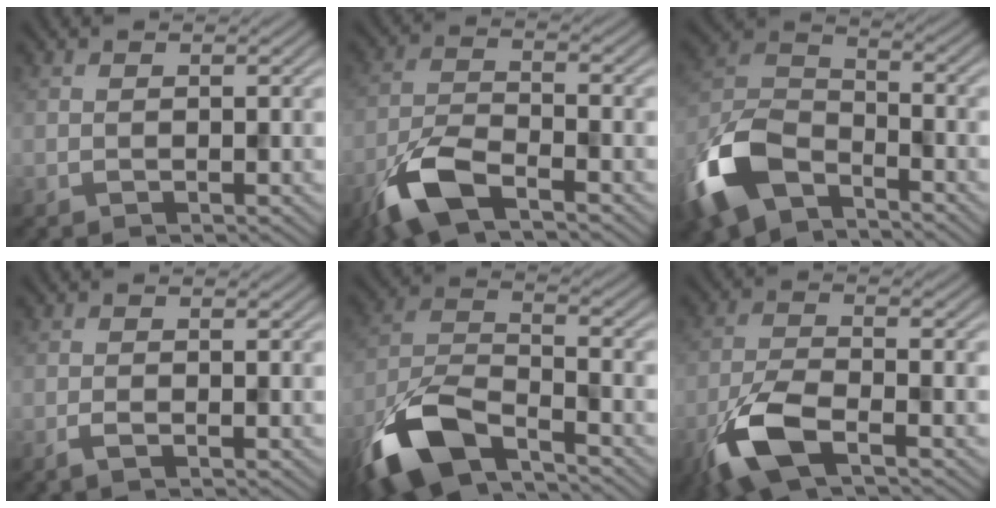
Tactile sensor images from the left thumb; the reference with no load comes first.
{"total": 7.9, "force": [-5.2, 2.6, 5.4], "torque": [-0.120, -0.003, -0.115]}
{"total": 12.9, "force": [-8.0, 6.7, 7.7], "torque": [-0.186, -0.014, -0.176]}
{"total": 1.3, "force": [-0.7, 0.3, 1.0], "torque": [-0.022, 0.000, -0.015]}
{"total": 11.9, "force": [-8.0, 4.5, 7.5], "torque": [-0.157, -0.009, -0.175]}
{"total": 8.3, "force": [-4.7, 2.8, 6.1], "torque": [-0.141, -0.008, -0.108]}